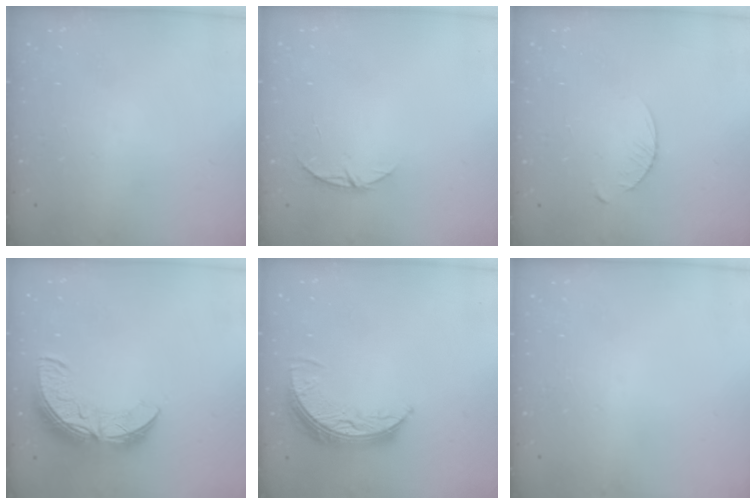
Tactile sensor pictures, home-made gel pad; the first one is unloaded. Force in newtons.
{"total": 5.4, "press": 5.4, "slide": 0.6}
{"total": 3.6, "press": 3.5, "slide": 0.4}
{"total": 11.3, "press": 11.3, "slide": 0.8}
{"total": 8.9, "press": 8.9, "slide": 0.5}
{"total": 0.0}